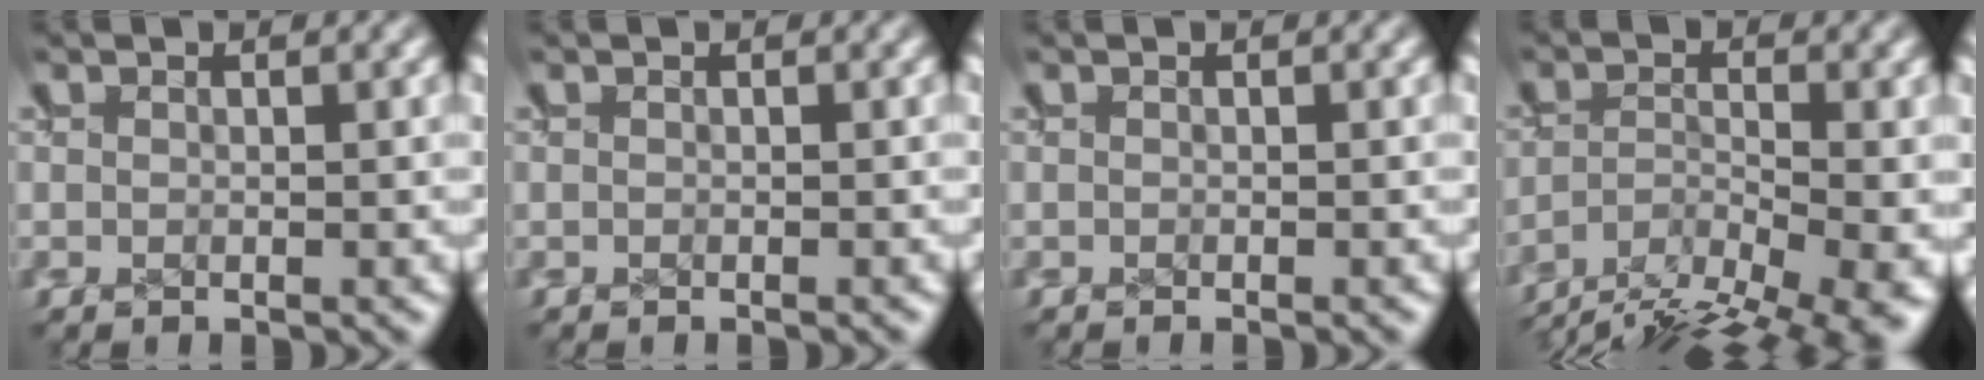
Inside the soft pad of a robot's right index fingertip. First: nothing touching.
{"total": 0.0}
{"total": 0.0}
{"total": 9.9, "force": [-6.9, 4.3, 5.7], "torque": [-0.070, -0.041, -0.092]}